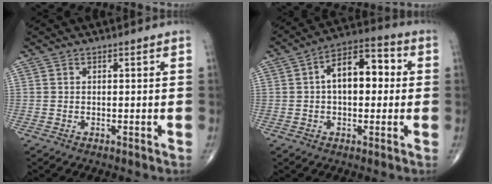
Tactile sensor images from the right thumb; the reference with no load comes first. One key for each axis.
{"total": 11.9, "fx": 1.3, "fy": 6.8, "fz": 9.7, "tx": -0.130, "ty": 0.032, "tz": 0.009}